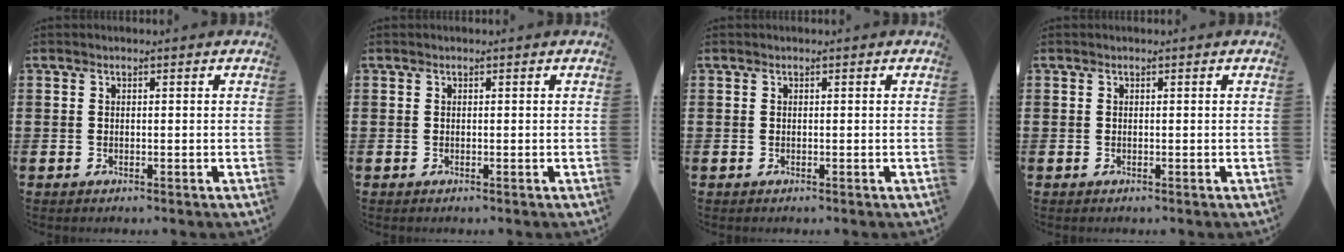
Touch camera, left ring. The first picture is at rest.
{"total": 0.0}
{"total": 0.0}
{"total": 0.0}